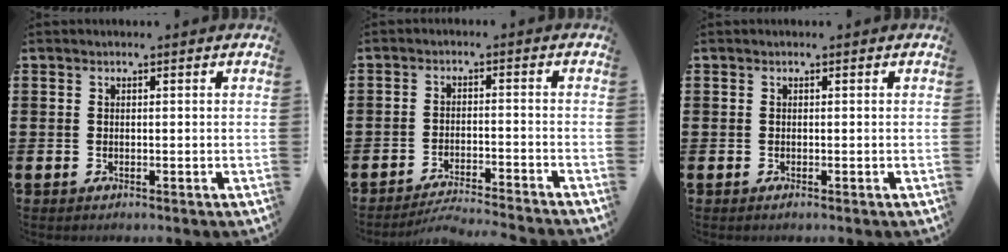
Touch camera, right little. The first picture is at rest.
{"total": 3.4, "force": [-3.3, -0.2, 0.7], "torque": [-0.012, 0.001, -0.067]}
{"total": 0.0}